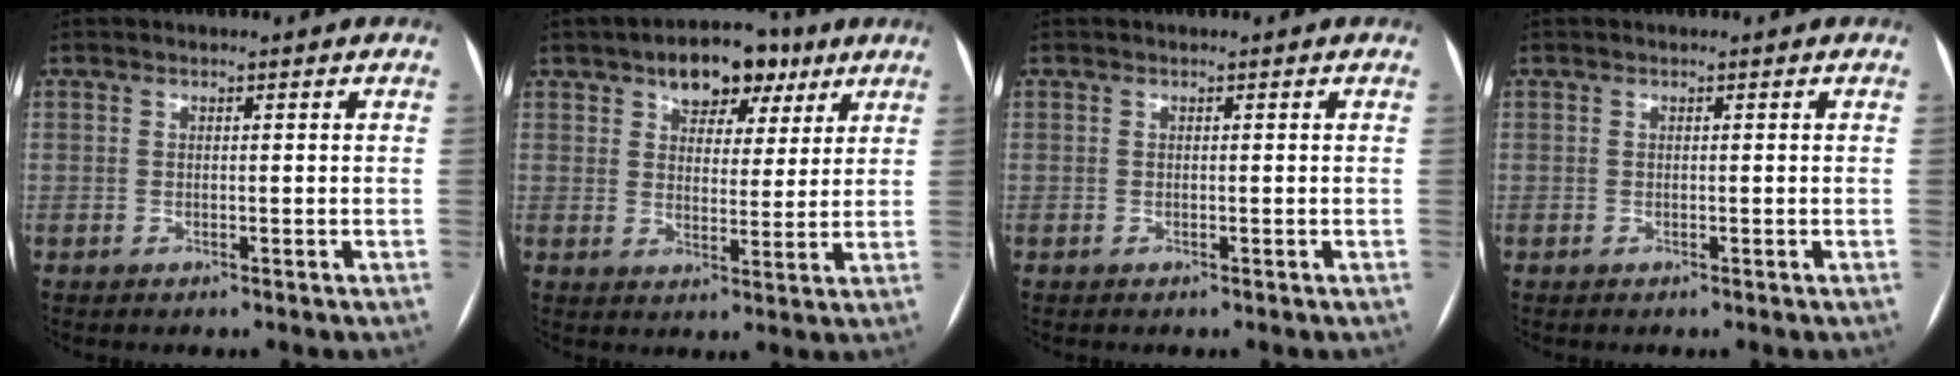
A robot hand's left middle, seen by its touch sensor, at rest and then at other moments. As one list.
[{"total": 9.0, "force": [5.4, 5.1, 5.1], "torque": [-0.067, 0.023, 0.082]}, {"total": 0.0}, {"total": 0.0}]